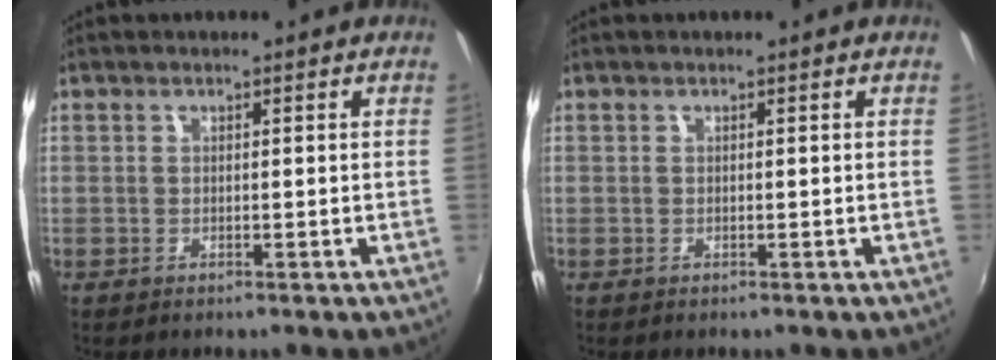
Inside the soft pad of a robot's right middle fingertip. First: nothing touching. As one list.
[{"total": 0.0}]